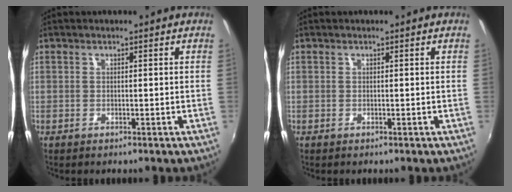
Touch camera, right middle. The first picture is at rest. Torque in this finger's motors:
{"motor_torque": [-0.02, -0.01, 0.00, 0.00]}